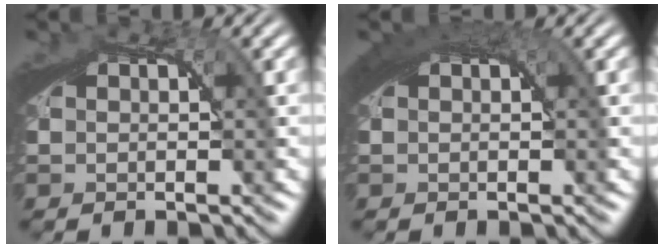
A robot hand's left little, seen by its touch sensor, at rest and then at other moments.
{"total": 2.6, "force": [1.3, 0.7, 2.2], "torque": [-0.025, 0.013, 0.016]}